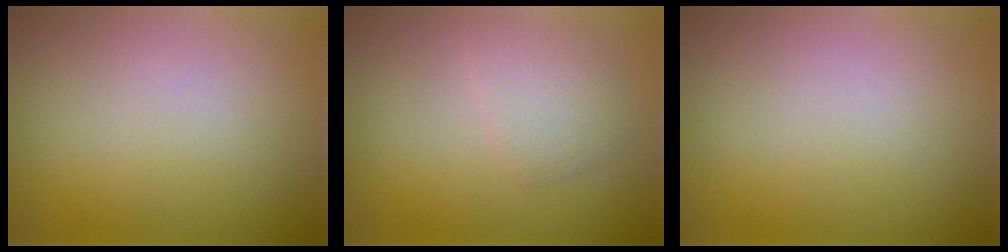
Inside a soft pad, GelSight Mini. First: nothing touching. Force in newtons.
{"total": 2.2, "press": 2.2, "slide": 0.0}
{"total": 0.0}